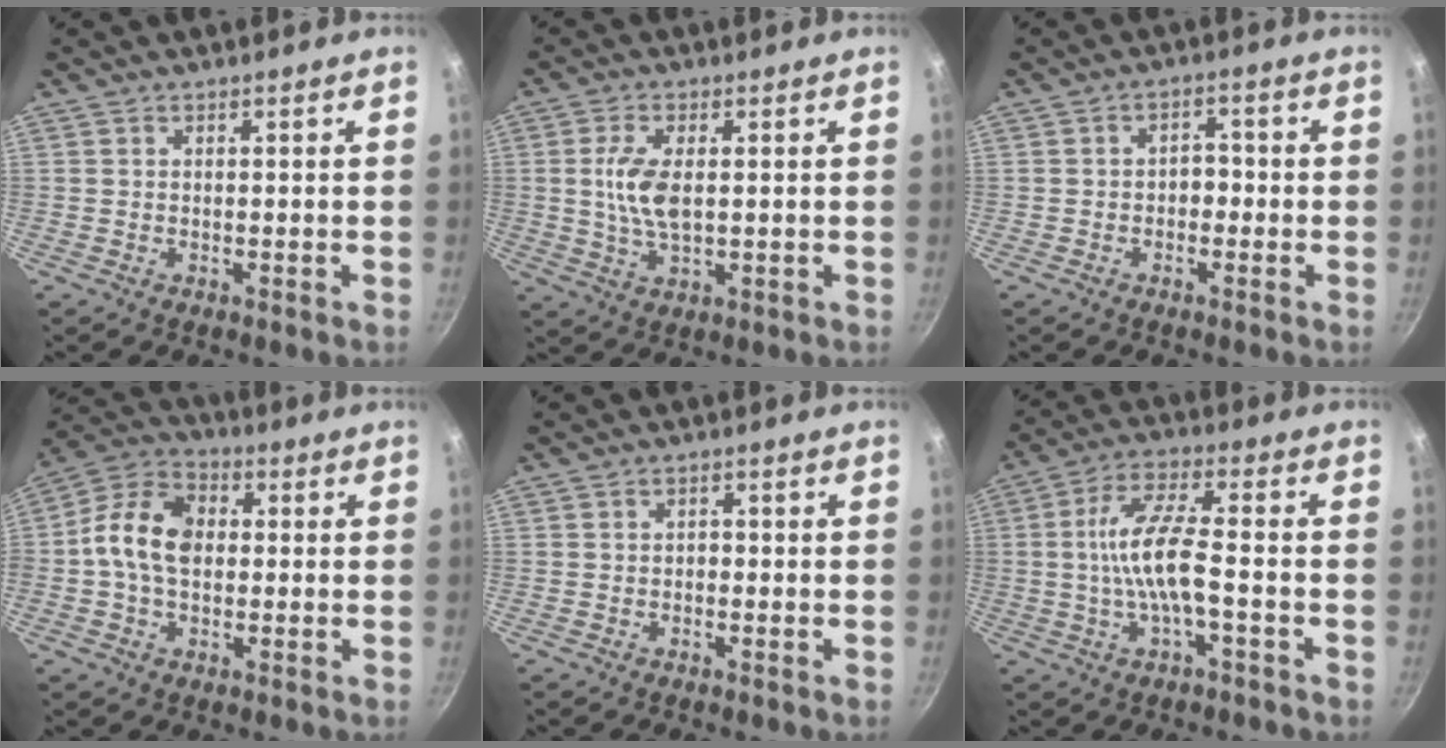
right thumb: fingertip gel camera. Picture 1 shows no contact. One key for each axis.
{"total": 7.4, "fx": 0.6, "fy": 3.6, "fz": 6.5, "tx": -0.128, "ty": -0.001, "tz": 0.012}
{"total": 2.9, "fx": -0.9, "fy": 2.1, "fz": 1.8, "tx": -0.004, "ty": 0.016, "tz": -0.016}
{"total": 11.8, "fx": 0.1, "fy": 8.4, "fz": 8.3, "tx": -0.128, "ty": 0.028, "tz": -0.018}
{"total": 1.2, "fx": -0.5, "fy": 0.8, "fz": 0.6, "tx": -0.007, "ty": 0.006, "tz": -0.008}
{"total": 10.1, "fx": -1.8, "fy": 2.9, "fz": 9.5, "tx": -0.188, "ty": 0.028, "tz": -0.043}